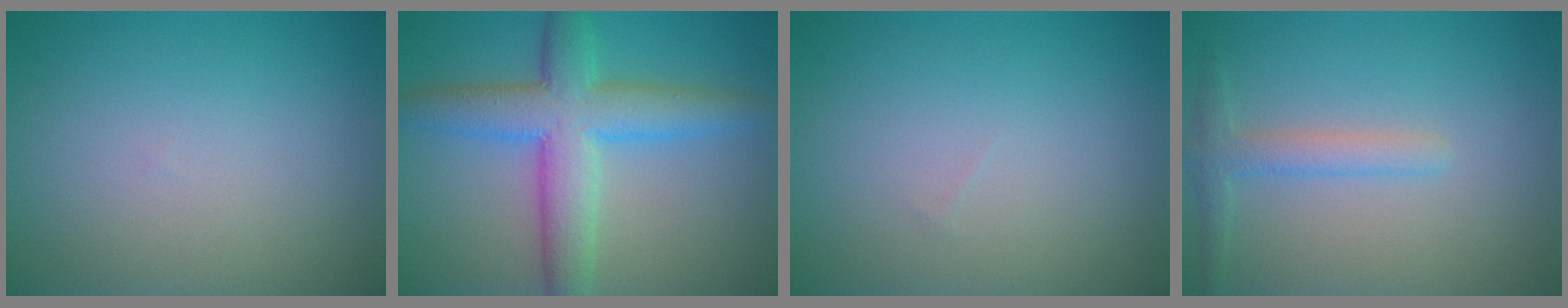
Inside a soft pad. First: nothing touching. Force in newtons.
{"total": 7.1, "press": 7.1, "slide": 0.2}
{"total": 0.0}
{"total": 2.1, "press": 2.1, "slide": 0.1}